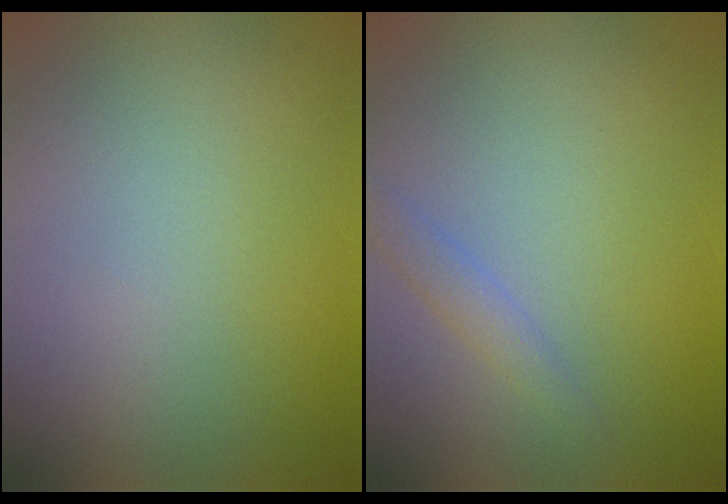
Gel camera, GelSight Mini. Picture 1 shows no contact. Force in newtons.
{"total": 1.4, "press": 1.4, "slide": 0.0}